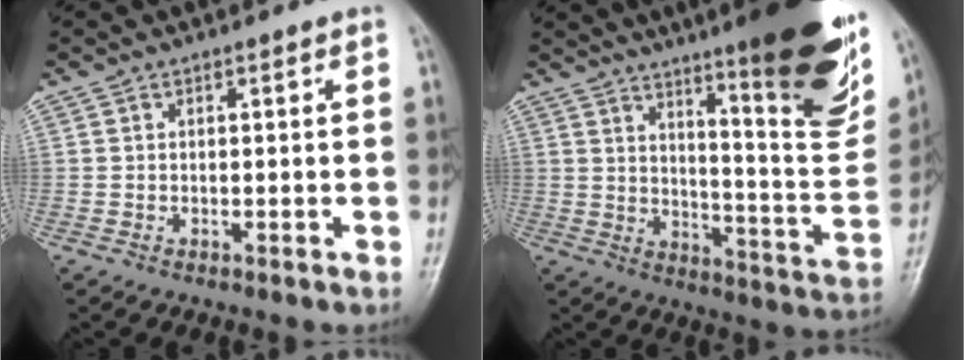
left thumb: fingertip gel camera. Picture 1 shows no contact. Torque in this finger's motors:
{"motor_torque": [3.26, 1.77, 1.59, -1.18, 0.29]}